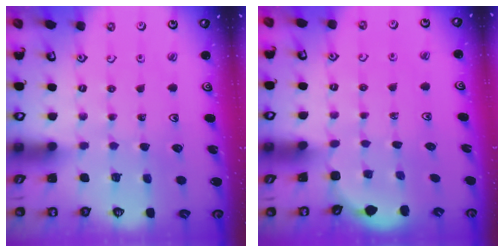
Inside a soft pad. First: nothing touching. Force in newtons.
{"total": 2.2, "press": 1.7, "slide": 1.3}